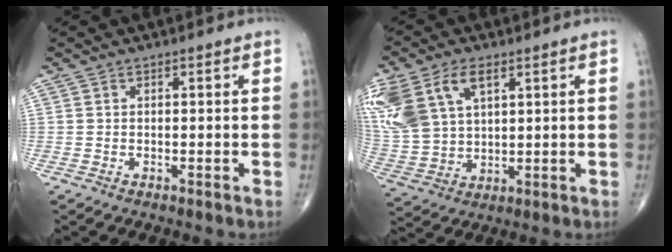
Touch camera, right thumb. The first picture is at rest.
{"total": 18.6, "force": [7.9, 11.4, 12.4], "torque": [-0.295, 0.006, 0.161]}